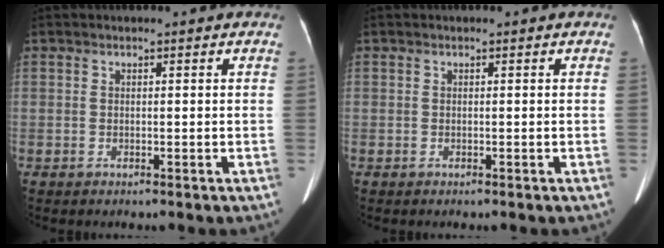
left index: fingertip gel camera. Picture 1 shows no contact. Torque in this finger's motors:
{"motor_torque": [0.01, 0.01, 0.00, 0.00]}